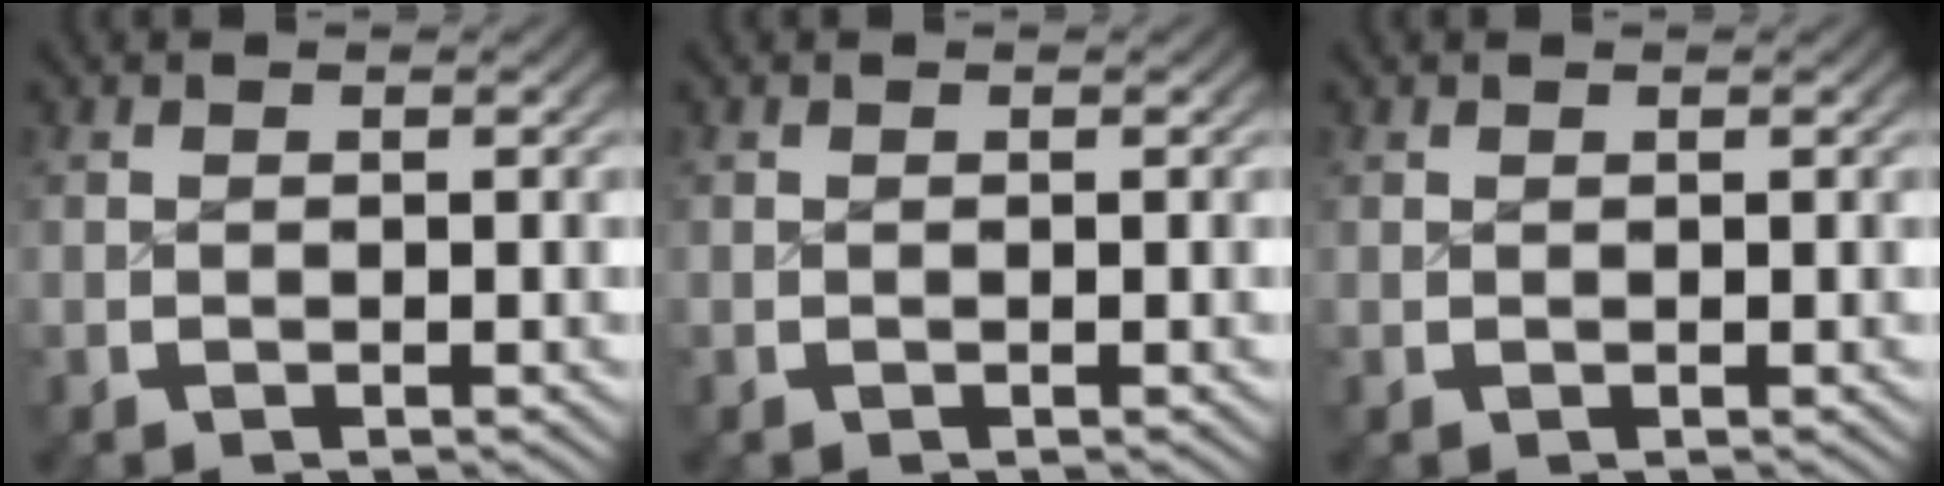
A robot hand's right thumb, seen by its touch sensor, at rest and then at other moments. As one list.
[{"total": 0.0}, {"total": 0.0}]